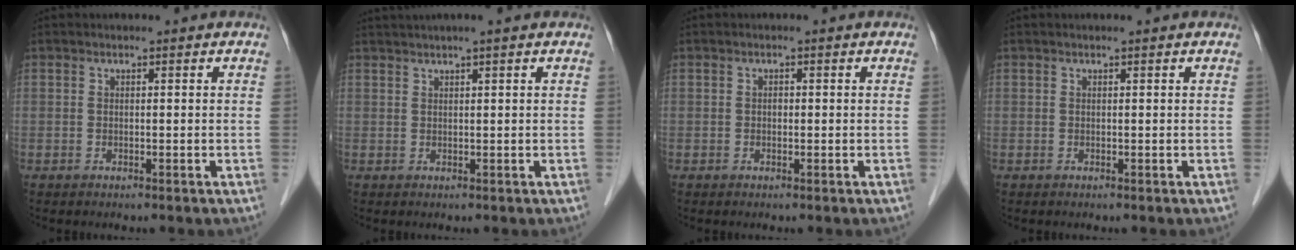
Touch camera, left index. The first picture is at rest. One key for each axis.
{"total": 3.4, "fx": 2.6, "fy": -0.8, "fz": 2.1, "tx": -0.030, "ty": 0.020, "tz": 0.048}
{"total": 0.5, "fx": -0.1, "fy": 0.3, "fz": 0.4, "tx": -0.007, "ty": 0.000, "tz": -0.003}
{"total": 0.0}